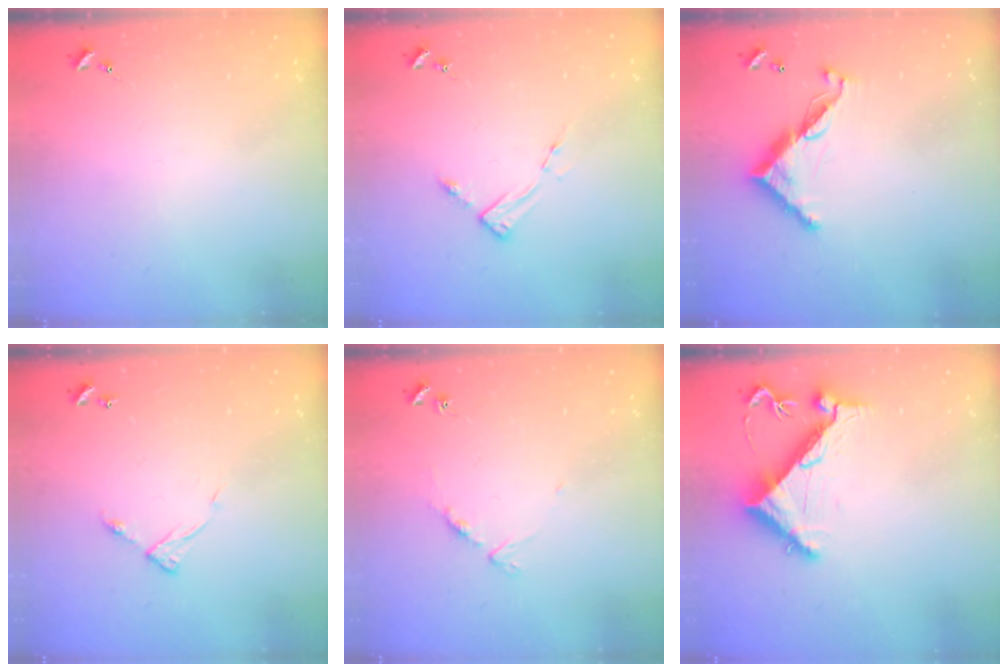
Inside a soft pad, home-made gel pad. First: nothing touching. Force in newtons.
{"total": 3.6, "press": 3.5, "slide": 0.4}
{"total": 11.0, "press": 11.0, "slide": 0.4}
{"total": 5.8, "press": 5.7, "slide": 0.6}
{"total": 5.5, "press": 5.5, "slide": 0.4}
{"total": 6.7, "press": 6.6, "slide": 0.7}